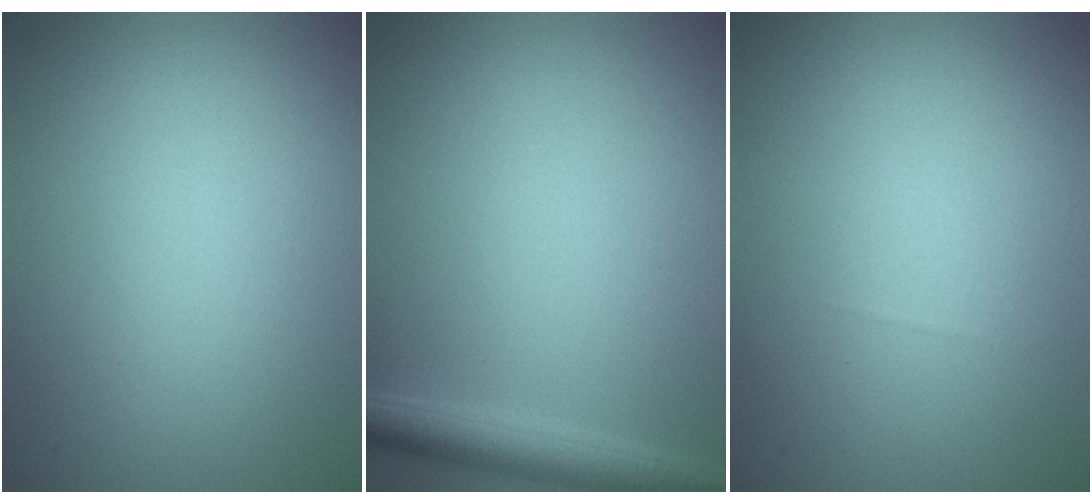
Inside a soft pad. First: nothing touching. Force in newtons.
{"total": 3.0, "press": 3.0, "slide": 0.2}
{"total": 0.0}